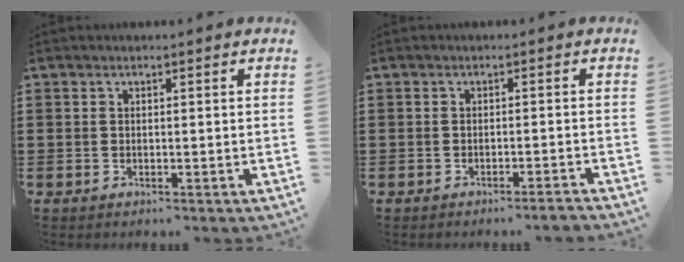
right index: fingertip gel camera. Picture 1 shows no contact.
{"total": 1.4, "force": [-1.3, -0.2, 0.6], "torque": [-0.011, 0.001, -0.025]}